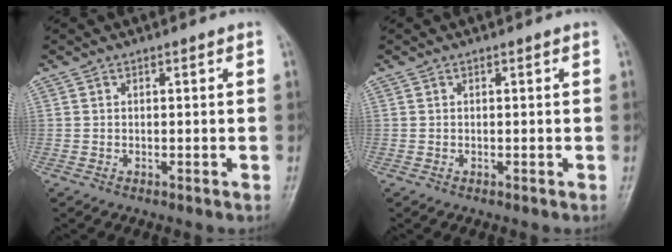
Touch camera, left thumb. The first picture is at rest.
{"total": 0.0}